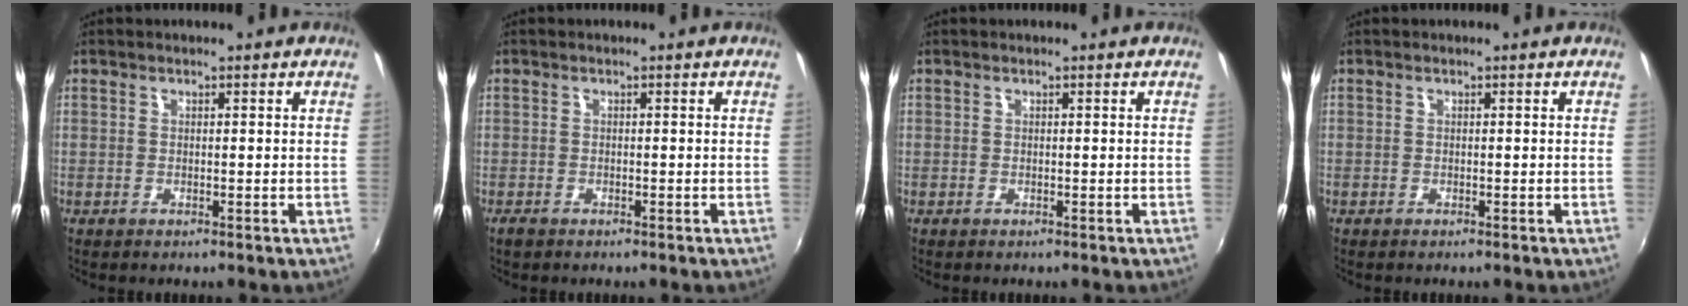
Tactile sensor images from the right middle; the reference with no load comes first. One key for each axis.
{"total": 1.2, "fx": -0.9, "fy": 0.5, "fz": 0.6, "tx": -0.015, "ty": -0.003, "tz": -0.017}
{"total": 0.0}
{"total": 0.0}